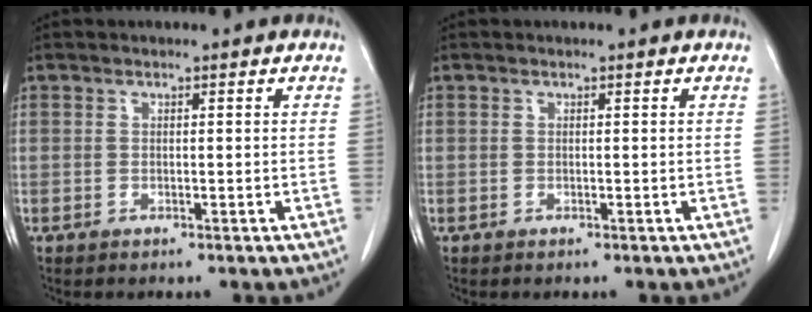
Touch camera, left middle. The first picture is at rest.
{"total": 0.0}